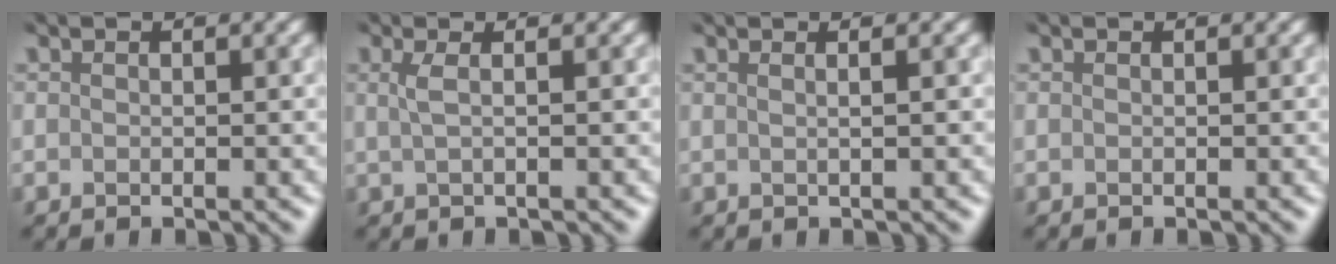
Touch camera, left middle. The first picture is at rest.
{"total": 0.6, "force": [0.1, -0.1, 0.6], "torque": [-0.023, 0.000, 0.008]}
{"total": 2.1, "force": [1.0, 1.2, 1.5], "torque": [0.004, 0.014, -0.014]}
{"total": 0.0}